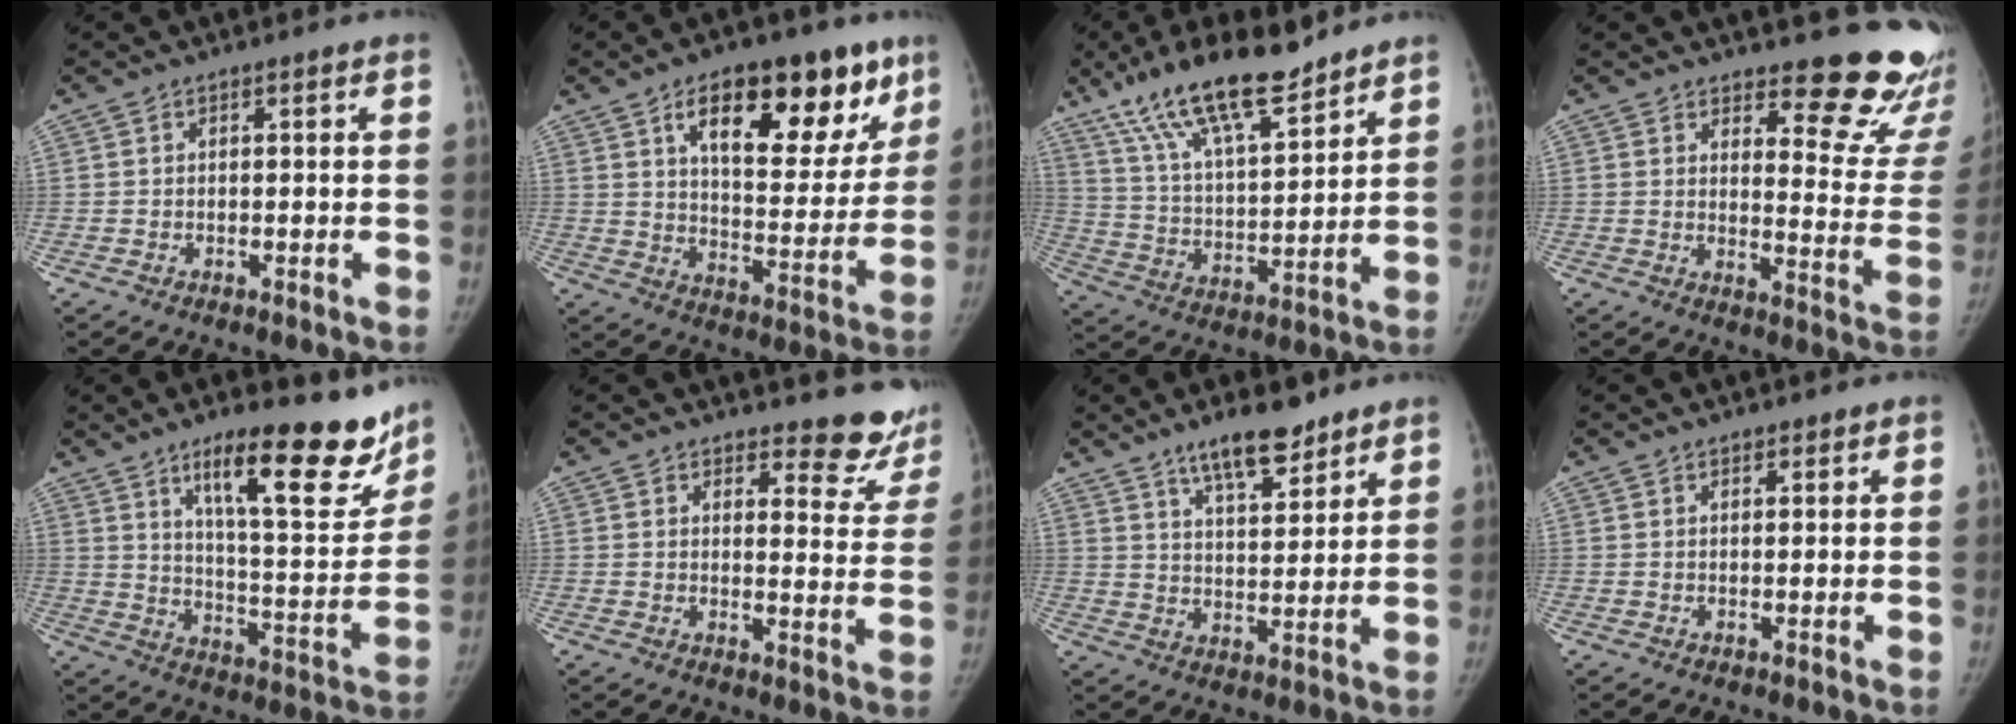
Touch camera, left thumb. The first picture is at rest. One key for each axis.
{"total": 22.2, "fx": 12.0, "fy": 10.4, "fz": 15.5, "tx": -0.166, "ty": -0.035, "tz": 0.181}
{"total": 18.6, "fx": 13.6, "fy": 5.2, "fz": 11.6, "tx": -0.184, "ty": -0.058, "tz": 0.248}
{"total": 17.6, "fx": 14.7, "fy": 5.5, "fz": 8.1, "tx": -0.050, "ty": -0.141, "tz": 0.164}
{"total": 22.2, "fx": 14.6, "fy": 6.2, "fz": 15.5, "tx": -0.170, "ty": -0.084, "tz": 0.222}
{"total": 10.6, "fx": 9.7, "fy": 3.5, "fz": 2.4, "tx": 0.013, "ty": -0.086, "tz": 0.095}
{"total": 10.1, "fx": 7.6, "fy": 3.1, "fz": 5.8, "tx": -0.073, "ty": -0.051, "tz": 0.128}
{"total": 1.1, "fx": 1.0, "fy": 0.5, "fz": 0.3, "tx": -0.001, "ty": -0.006, "tz": 0.014}